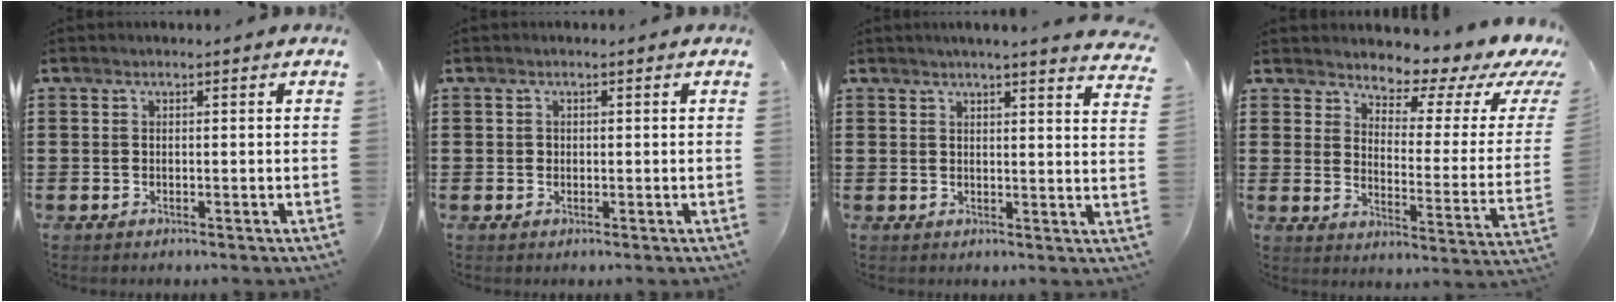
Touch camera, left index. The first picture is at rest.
{"total": 0.7, "force": [0.1, 0.7, 0.1], "torque": [-0.005, 0.005, 0.001]}
{"total": 3.0, "force": [2.7, -0.8, 0.9], "torque": [-0.027, -0.012, 0.048]}
{"total": 4.3, "force": [3.8, 1.4, 1.5], "torque": [-0.041, -0.034, 0.055]}